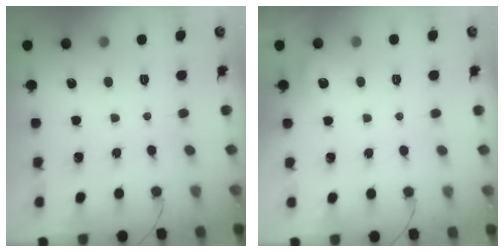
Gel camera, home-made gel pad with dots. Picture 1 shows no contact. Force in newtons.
{"total": 4.5, "press": 4.3, "slide": 1.4}